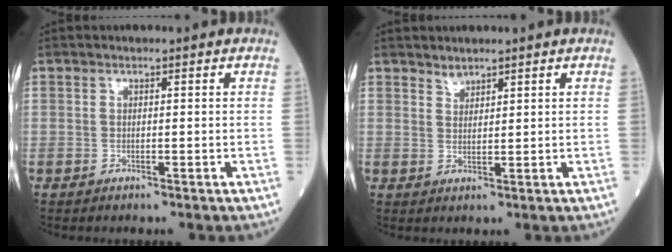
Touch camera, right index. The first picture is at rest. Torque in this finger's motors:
{"motor_torque": [0.00, 0.00, 0.00, -0.01]}